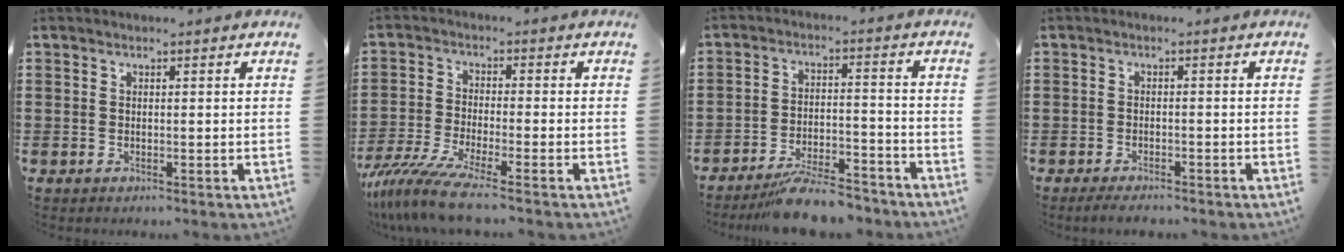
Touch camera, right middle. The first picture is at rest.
{"total": 6.9, "force": [-5.3, -0.1, 4.4], "torque": [-0.105, -0.022, -0.106]}
{"total": 7.4, "force": [-6.7, 1.0, 3.0], "torque": [-0.049, 0.013, -0.125]}
{"total": 1.3, "force": [-1.2, 0.0, 0.4], "torque": [-0.008, -0.001, -0.023]}